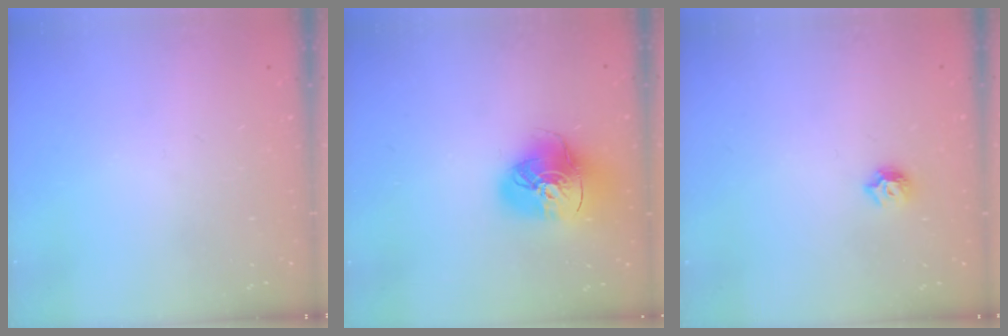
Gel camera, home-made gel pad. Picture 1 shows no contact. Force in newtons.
{"total": 16.2, "press": 16.1, "slide": 1.7}
{"total": 6.5, "press": 6.5, "slide": 0.7}